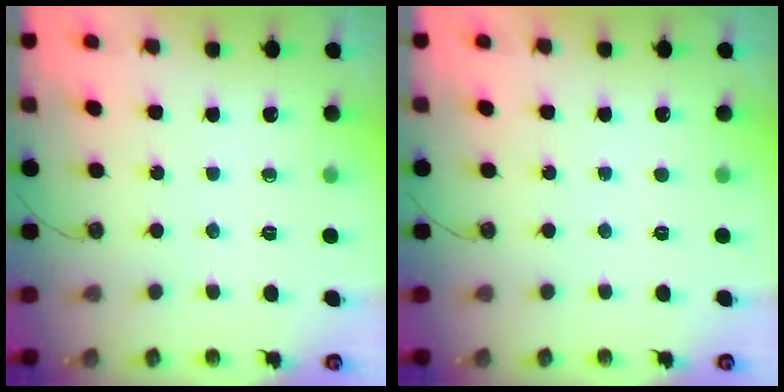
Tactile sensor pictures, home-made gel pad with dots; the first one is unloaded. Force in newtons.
{"total": 0.0}